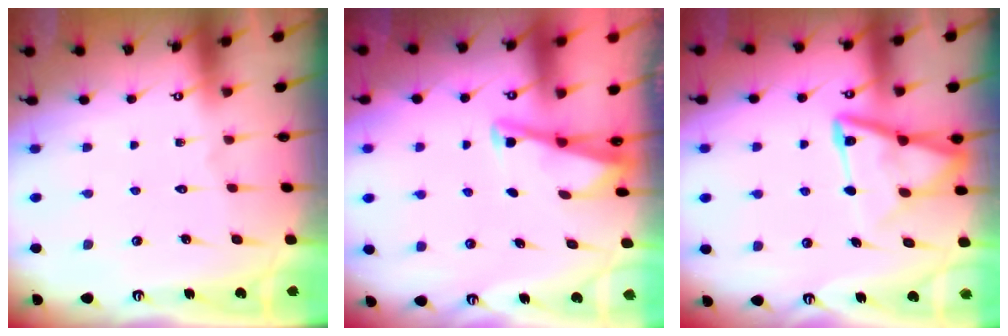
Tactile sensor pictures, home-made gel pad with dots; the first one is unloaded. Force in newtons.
{"total": 2.8, "press": 2.8, "slide": 0.4}
{"total": 12.2, "press": 12.1, "slide": 1.1}